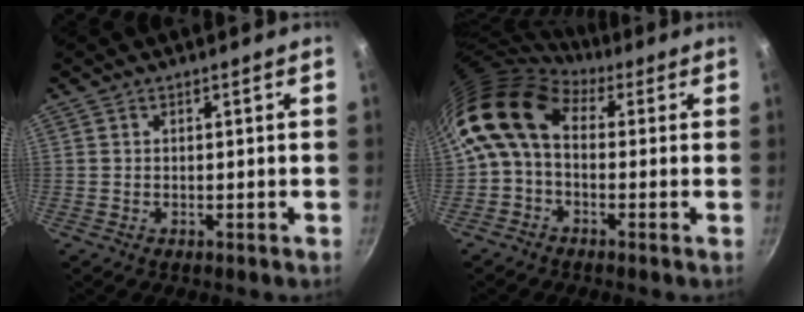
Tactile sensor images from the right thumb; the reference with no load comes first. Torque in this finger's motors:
{"motor_torque": [1.20, 3.81, 1.09, -0.98, 0.23]}